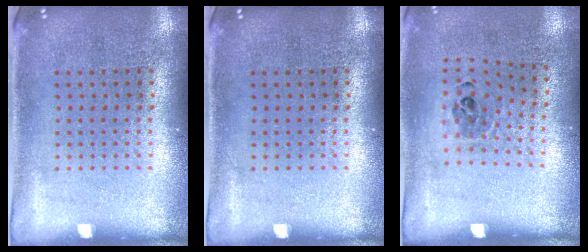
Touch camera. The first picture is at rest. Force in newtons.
{"total": 0.0}
{"total": 0.9, "press": 0.8, "slide": 0.6}